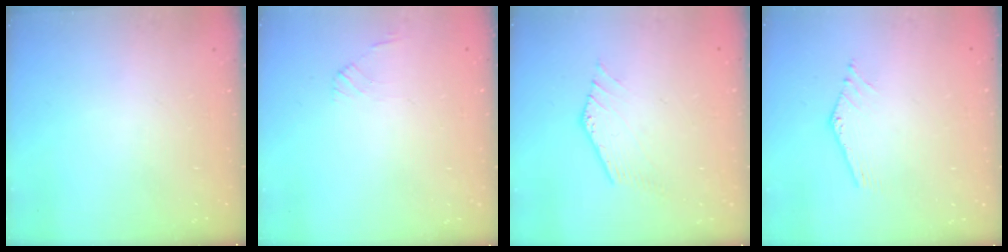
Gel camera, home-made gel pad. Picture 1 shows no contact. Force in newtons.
{"total": 1.4, "press": 1.3, "slide": 0.4}
{"total": 1.3, "press": 1.3, "slide": 0.1}
{"total": 1.6, "press": 1.6, "slide": 0.0}